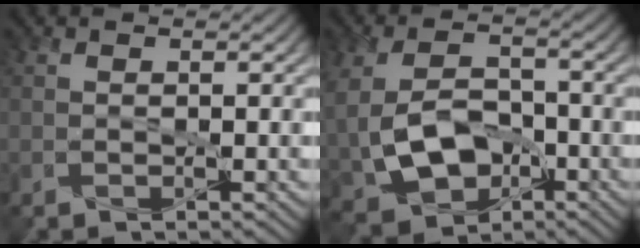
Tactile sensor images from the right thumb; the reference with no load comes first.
{"total": 9.2, "force": [-2.6, 6.0, 6.4], "torque": [-0.146, -0.007, -0.057]}